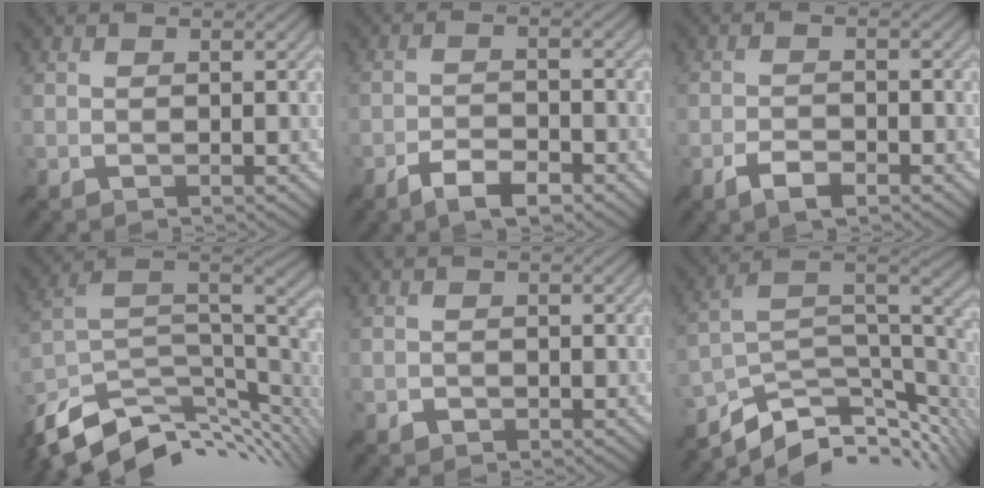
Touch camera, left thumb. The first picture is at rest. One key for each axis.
{"total": 4.8, "fx": -3.4, "fy": 1.6, "fz": 3.1, "tx": -0.059, "ty": -0.001, "tz": -0.060}
{"total": 3.3, "fx": -2.1, "fy": 1.3, "fz": 2.1, "tx": -0.042, "ty": -0.002, "tz": -0.040}
{"total": 13.0, "fx": -7.5, "fy": 5.9, "fz": 8.7, "tx": -0.205, "ty": -0.017, "tz": -0.127}
{"total": 1.1, "fx": -0.6, "fy": 0.9, "fz": 0.1, "tx": 0.002, "ty": -0.005, "tz": -0.011}
{"total": 10.8, "fx": -6.2, "fy": 4.6, "fz": 7.6, "tx": -0.152, "ty": -0.005, "tz": -0.102}